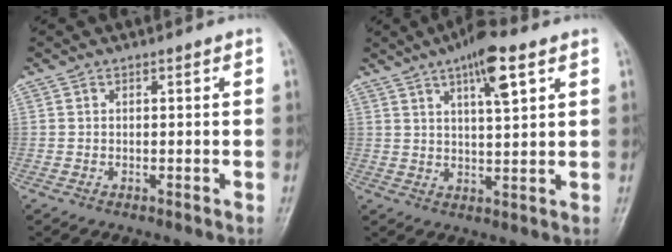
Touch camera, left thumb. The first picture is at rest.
{"total": 8.9, "force": [4.6, 2.2, 7.2], "torque": [-0.113, -0.013, 0.074]}